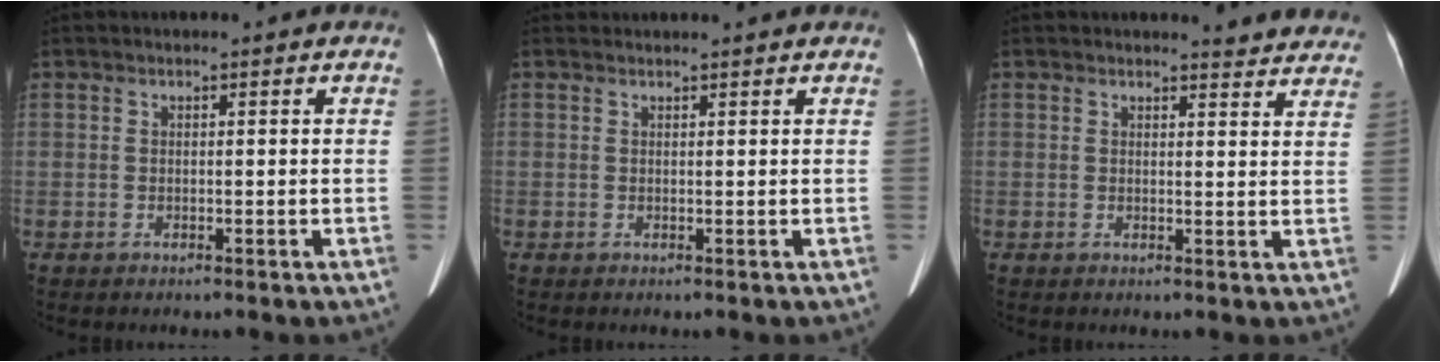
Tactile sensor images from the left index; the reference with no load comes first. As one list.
[{"total": 1.7, "force": [1.6, 0.5, -0.1], "torque": [-0.004, 0.024, 0.019]}, {"total": 7.5, "force": [7.2, 1.6, 1.1], "torque": [0.011, -0.019, 0.051]}]